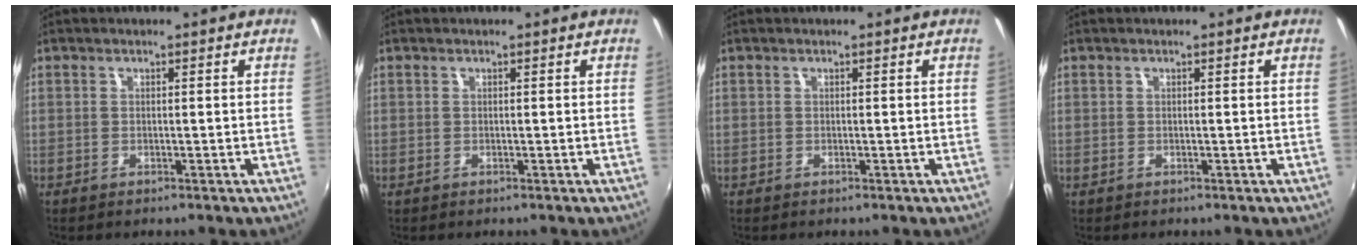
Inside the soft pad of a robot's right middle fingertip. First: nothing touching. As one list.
[{"total": 0.0}, {"total": 0.0}, {"total": 0.0}]